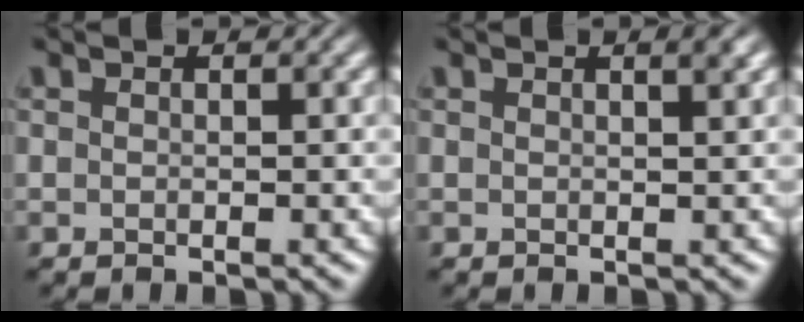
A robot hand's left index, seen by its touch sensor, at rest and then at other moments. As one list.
[{"total": 1.2, "force": [0.7, 0.3, 0.9], "torque": [-0.006, 0.004, 0.009]}]